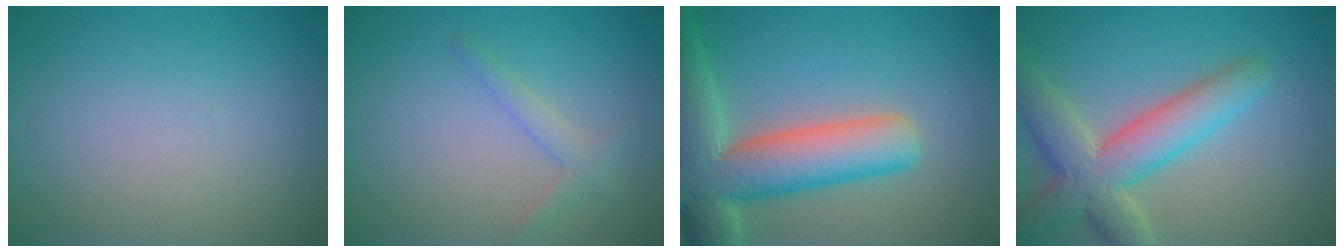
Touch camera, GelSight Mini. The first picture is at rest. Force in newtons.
{"total": 1.7, "press": 1.7, "slide": 0.1}
{"total": 10.8, "press": 10.8, "slide": 1.0}
{"total": 7.2, "press": 7.2, "slide": 0.7}